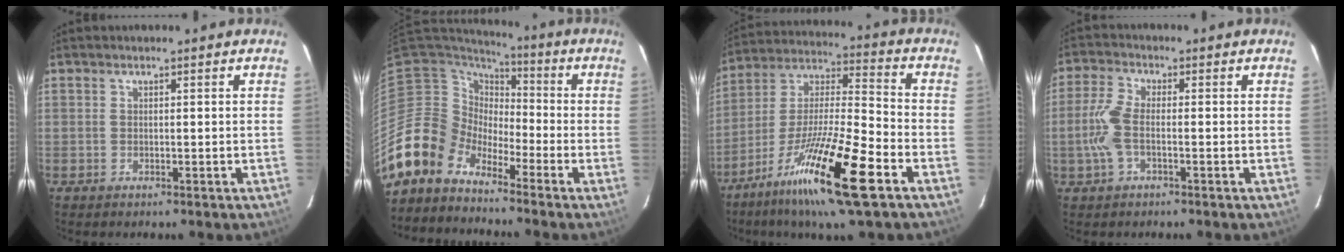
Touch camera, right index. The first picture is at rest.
{"total": 9.2, "force": [-7.7, 4.9, 0.1], "torque": [-0.013, 0.025, -0.163]}
{"total": 20.3, "force": [-11.6, 2.5, 16.5], "torque": [-0.313, -0.017, -0.213]}
{"total": 5.9, "force": [-1.3, 2.3, 5.2], "torque": [-0.121, 0.007, -0.027]}